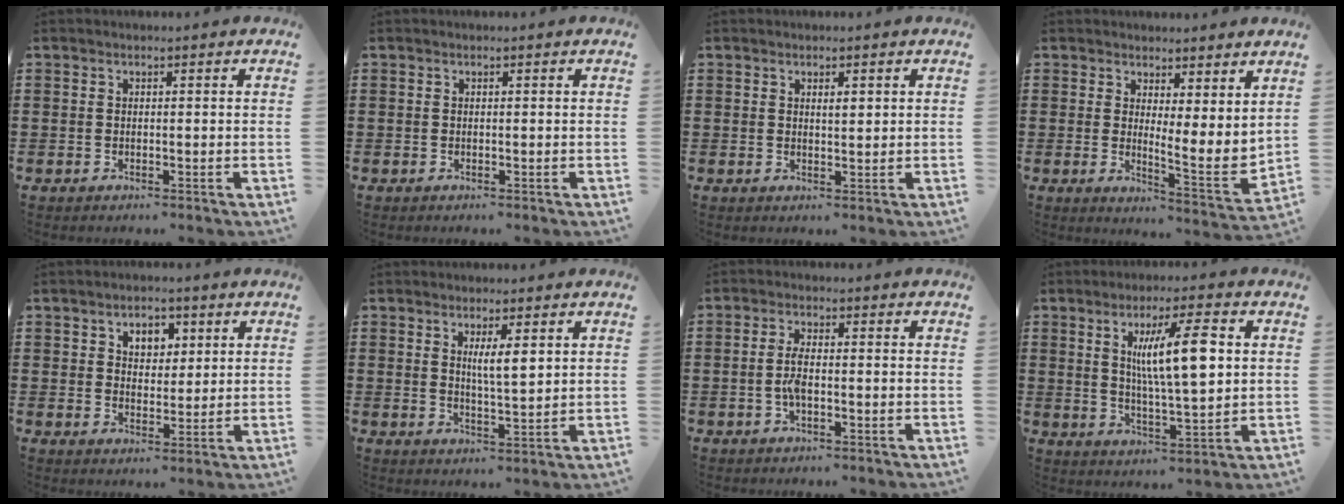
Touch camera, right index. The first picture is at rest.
{"total": 0.0}
{"total": 1.4, "force": [0.6, 0.5, 1.2], "torque": [-0.016, 0.002, 0.007]}
{"total": 4.9, "force": [3.5, 1.2, 3.2], "torque": [-0.051, -0.035, 0.061]}
{"total": 4.0, "force": [1.8, 2.9, 2.2], "torque": [-0.045, 0.011, 0.028]}
{"total": 3.8, "force": [1.4, 0.7, 3.5], "torque": [-0.064, 0.001, 0.020]}
{"total": 3.5, "force": [-0.8, 1.0, 3.3], "torque": [-0.075, -0.002, -0.020]}
{"total": 10.5, "force": [2.7, 2.2, 9.9], "torque": [-0.185, 0.004, 0.041]}